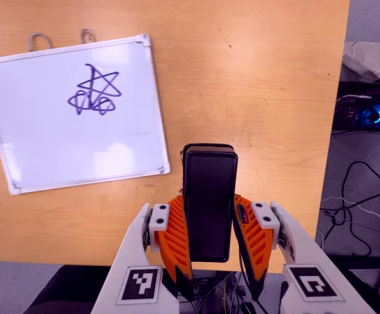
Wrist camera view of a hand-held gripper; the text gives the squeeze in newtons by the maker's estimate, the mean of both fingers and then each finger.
{"total": 6.6, "left": 4.2, "right": 9.1}